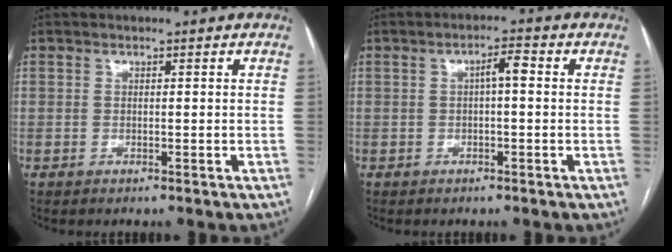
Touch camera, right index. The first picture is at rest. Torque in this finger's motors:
{"motor_torque": [0.36, 0.01, 0.08, 0.05]}